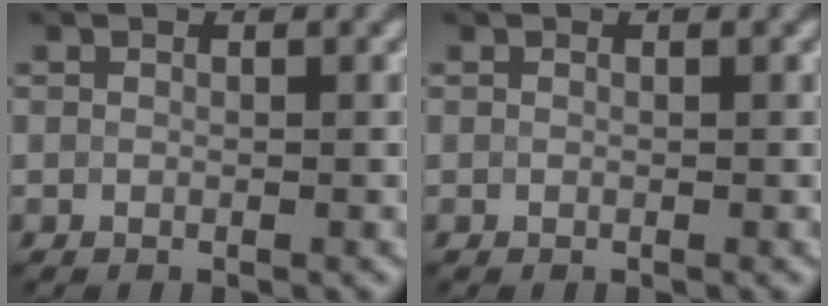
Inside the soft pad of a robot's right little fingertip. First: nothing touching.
{"total": 0.0}